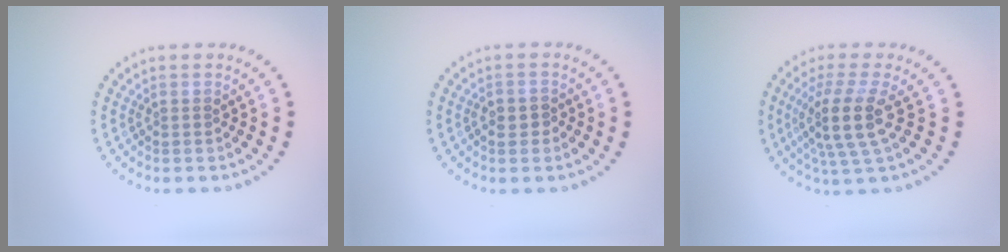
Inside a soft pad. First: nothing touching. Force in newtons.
{"total": 1.1, "press": 1.0, "slide": 0.4}
{"total": 4.3, "press": 3.4, "slide": 2.6}